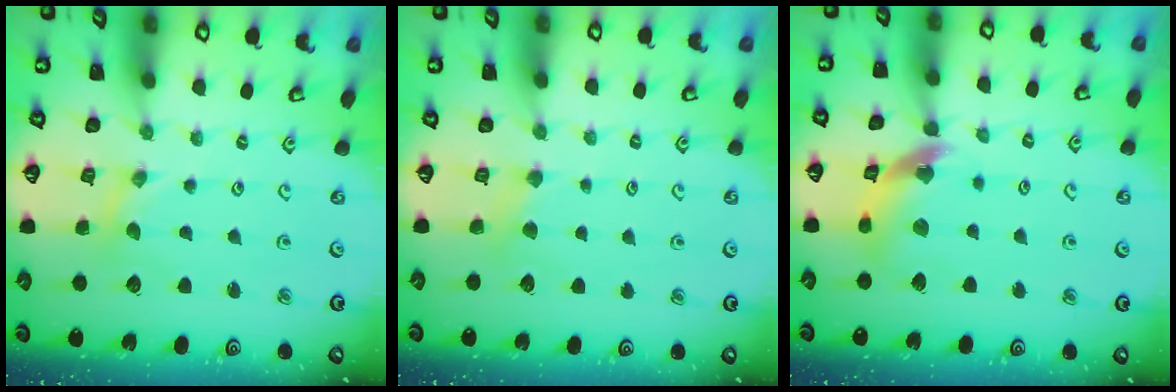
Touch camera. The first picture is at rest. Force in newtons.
{"total": 4.1, "press": 4.0, "slide": 0.6}
{"total": 13.0, "press": 12.9, "slide": 1.5}